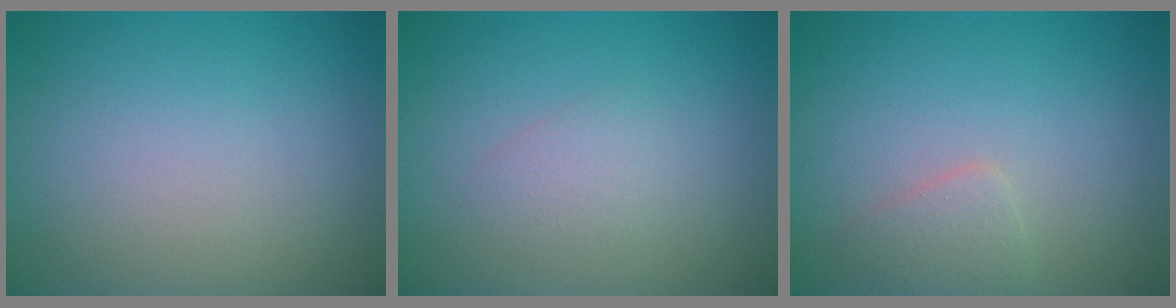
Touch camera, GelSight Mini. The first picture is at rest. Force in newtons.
{"total": 1.4, "press": 1.4, "slide": 0.0}
{"total": 1.6, "press": 1.6, "slide": 0.0}